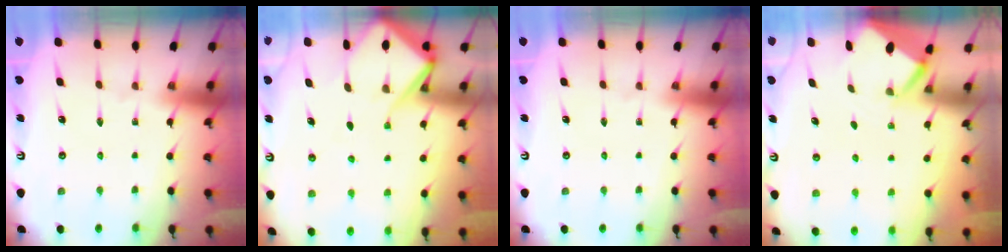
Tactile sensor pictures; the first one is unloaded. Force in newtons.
{"total": 7.7, "press": 7.7, "slide": 0.7}
{"total": 0.0}
{"total": 2.6, "press": 2.6, "slide": 0.0}